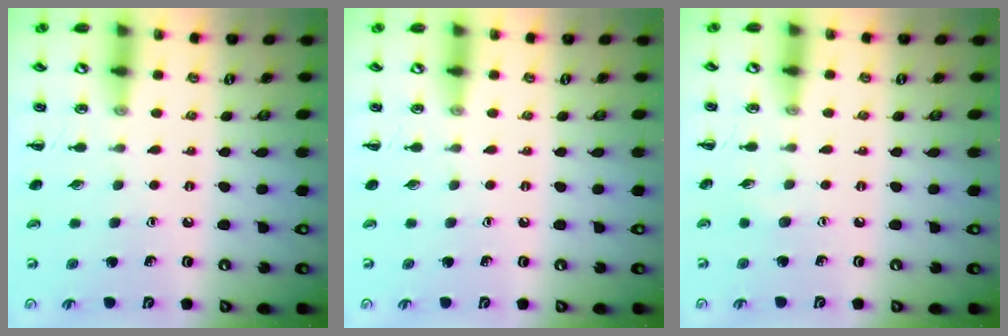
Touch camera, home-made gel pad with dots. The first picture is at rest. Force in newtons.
{"total": 0.0}
{"total": 3.2, "press": 3.0, "slide": 0.8}